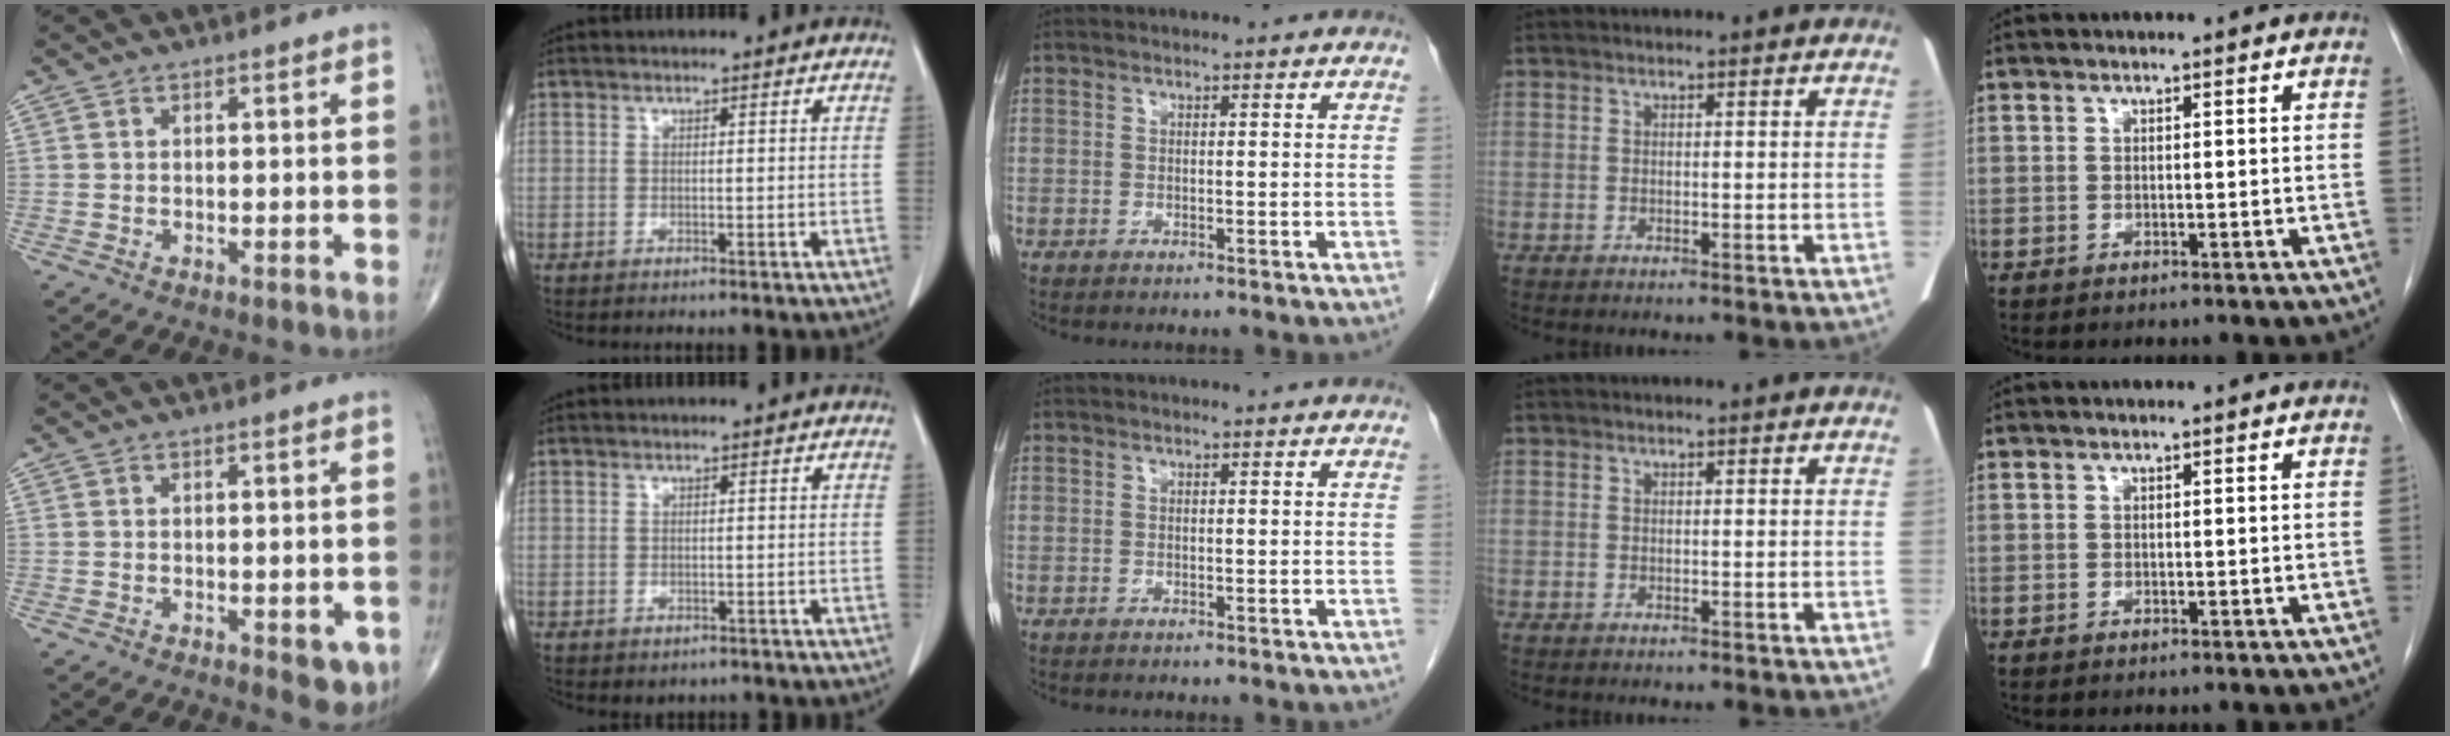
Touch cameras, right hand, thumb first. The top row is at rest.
{"thumb": {"total": 4.2, "force": [-1.4, 1.9, 3.5], "torque": [-0.021, -0.005, -0.013]}, "index": {"total": 1.4, "force": [-0.7, 1.2, 0.4], "torque": [-0.006, 0.001, -0.002]}}